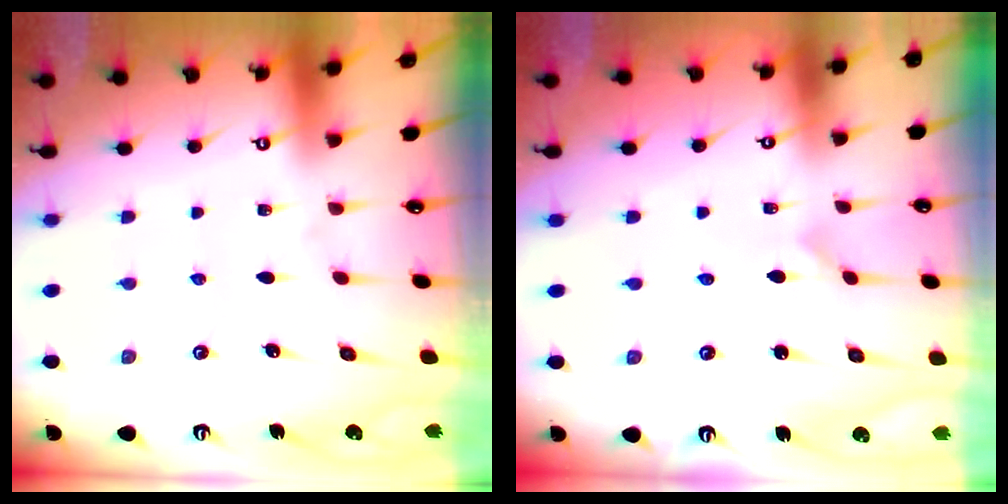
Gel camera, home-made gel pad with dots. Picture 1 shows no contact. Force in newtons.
{"total": 0.8, "press": 0.8, "slide": 0.0}